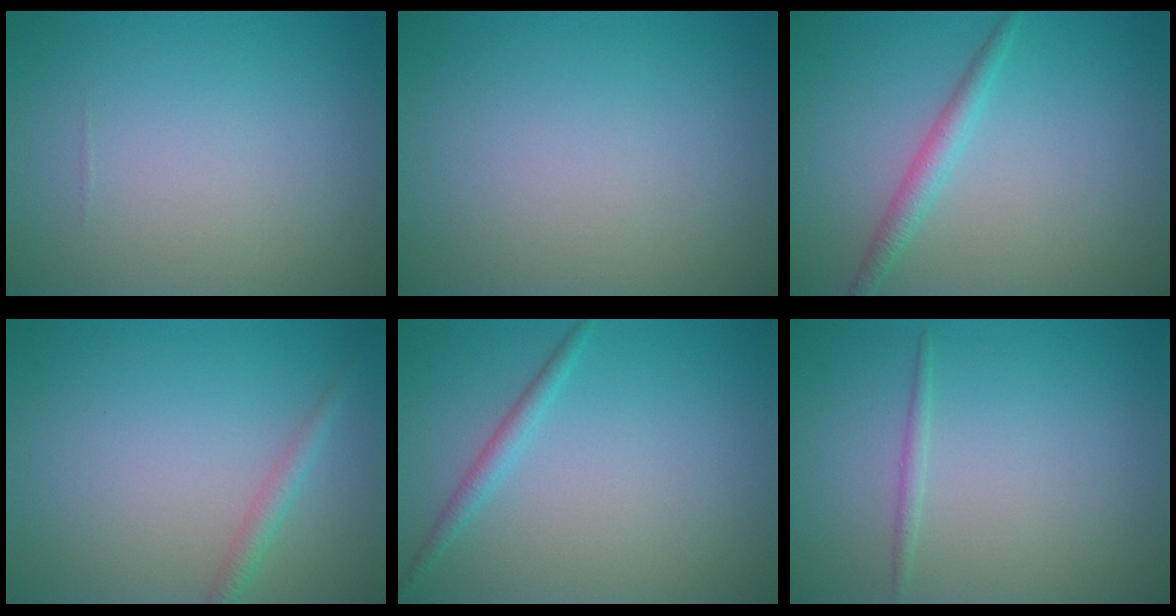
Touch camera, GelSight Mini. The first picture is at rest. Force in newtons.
{"total": 0.0}
{"total": 2.0, "press": 2.0, "slide": 0.1}
{"total": 1.5, "press": 1.5, "slide": 0.1}
{"total": 1.4, "press": 1.4, "slide": 0.0}
{"total": 0.8, "press": 0.8, "slide": 0.0}